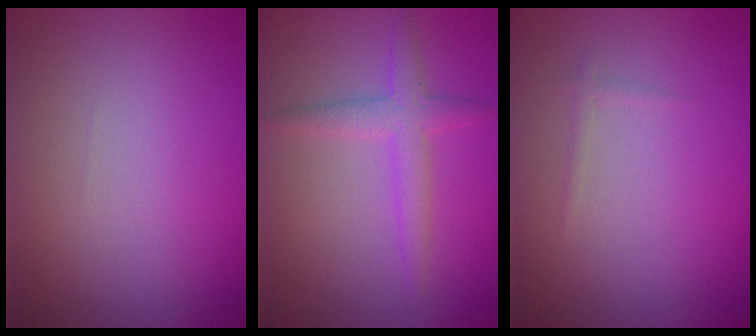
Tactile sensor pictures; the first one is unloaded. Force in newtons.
{"total": 2.6, "press": 2.6, "slide": 0.1}
{"total": 0.6, "press": 0.6, "slide": 0.0}